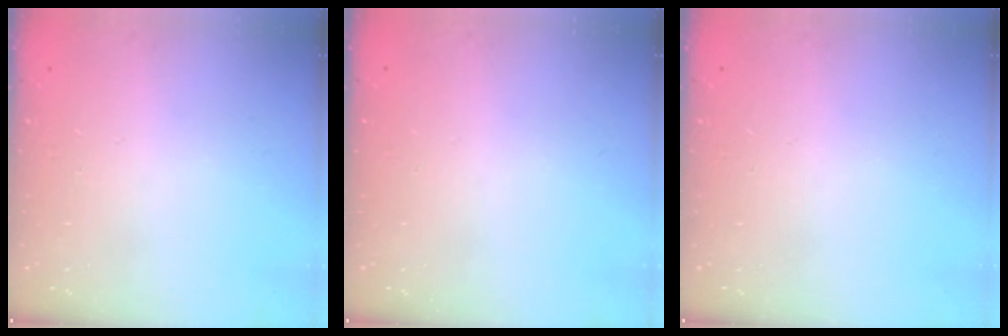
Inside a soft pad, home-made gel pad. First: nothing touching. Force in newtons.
{"total": 0.0}
{"total": 0.0}